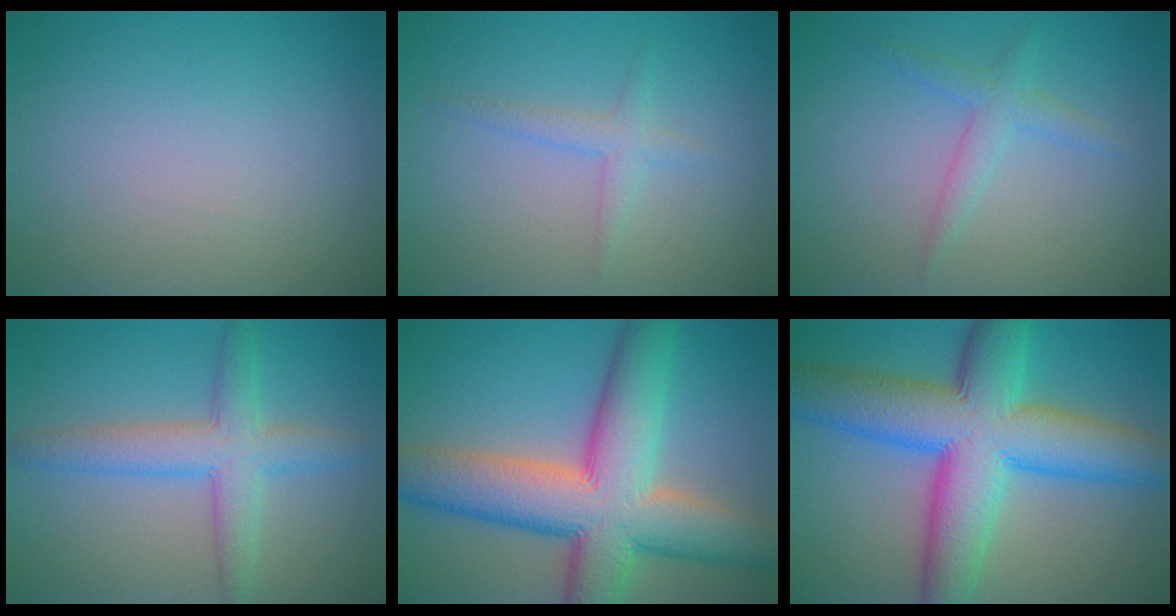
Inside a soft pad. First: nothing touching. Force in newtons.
{"total": 1.6, "press": 1.6, "slide": 0.1}
{"total": 2.0, "press": 2.0, "slide": 0.1}
{"total": 4.4, "press": 4.4, "slide": 0.2}
{"total": 12.3, "press": 12.3, "slide": 0.7}
{"total": 12.1, "press": 12.1, "slide": 0.3}